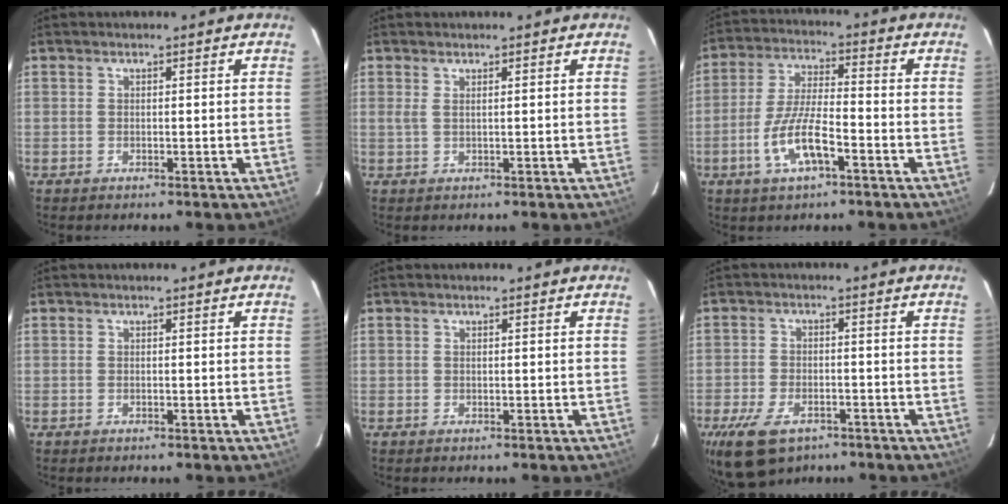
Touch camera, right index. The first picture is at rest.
{"total": 1.0, "force": [0.6, -0.1, 0.8], "torque": [-0.019, 0.002, 0.010]}
{"total": 9.8, "force": [-4.4, 2.7, 8.3], "torque": [-0.170, -0.004, -0.081]}
{"total": 0.0}
{"total": 0.0}
{"total": 11.5, "force": [-7.1, 6.2, 6.5], "torque": [-0.159, -0.023, -0.121]}